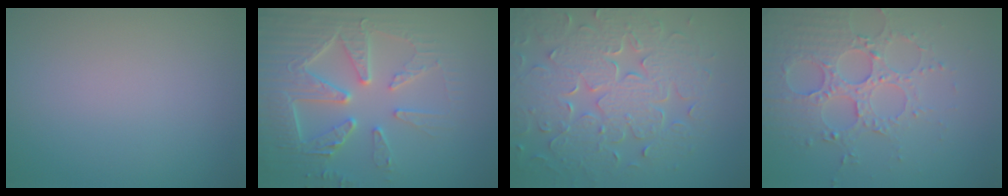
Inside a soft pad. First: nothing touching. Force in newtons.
{"total": 7.2, "press": 5.9, "slide": 4.2}
{"total": 8.7, "press": 6.3, "slide": 6.0}
{"total": 4.9, "press": 4.1, "slide": 2.7}